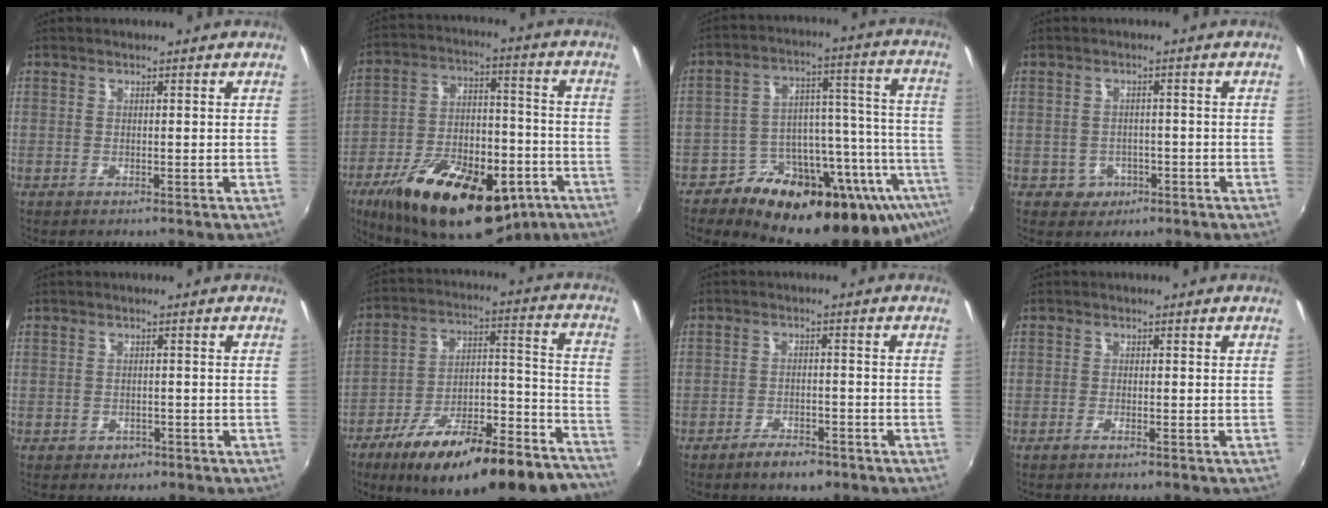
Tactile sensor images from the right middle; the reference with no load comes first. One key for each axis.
{"total": 27.9, "fx": -15.7, "fy": 13.5, "fz": 18.7, "tx": -0.328, "ty": -0.013, "tz": -0.228}
{"total": 27.2, "fx": -19.0, "fy": 11.4, "fz": 15.8, "tx": -0.211, "ty": 0.009, "tz": -0.267}
{"total": 3.8, "fx": -1.5, "fy": 3.5, "fz": 0.8, "tx": -0.026, "ty": 0.004, "tz": -0.016}
{"total": 1.8, "fx": -0.9, "fy": 1.5, "fz": 0.6, "tx": -0.013, "ty": -0.004, "tz": -0.010}
{"total": 27.3, "fx": -20.2, "fy": 8.5, "fz": 16.3, "tx": -0.232, "ty": -0.001, "tz": -0.284}
{"total": 4.8, "fx": -3.6, "fy": 1.9, "fz": 2.4, "tx": -0.060, "ty": -0.003, "tz": -0.058}
{"total": 1.0, "fx": -0.8, "fy": -0.2, "fz": 0.6, "tx": -0.013, "ty": -0.003, "tz": -0.017}